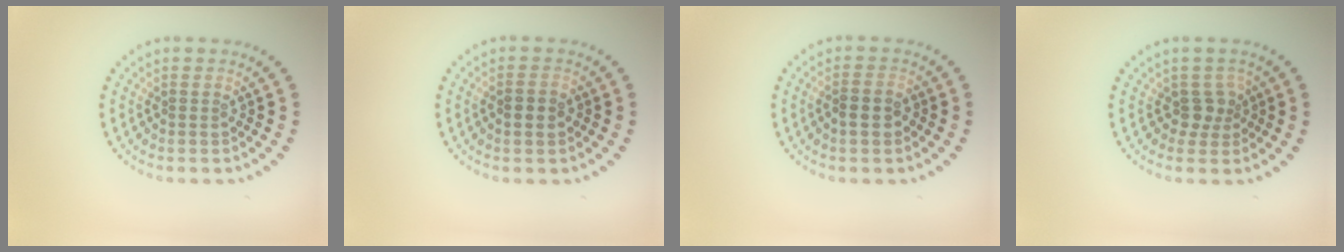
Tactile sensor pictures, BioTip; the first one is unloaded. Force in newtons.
{"total": 1.7, "press": 1.7, "slide": 0.4}
{"total": 1.7, "press": 1.6, "slide": 0.5}
{"total": 1.9, "press": 1.5, "slide": 1.2}